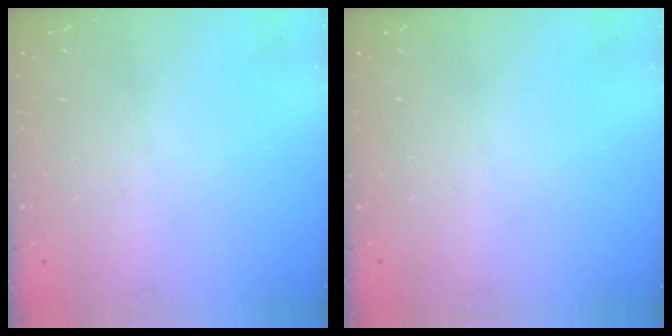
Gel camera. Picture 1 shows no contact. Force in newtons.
{"total": 0.0}